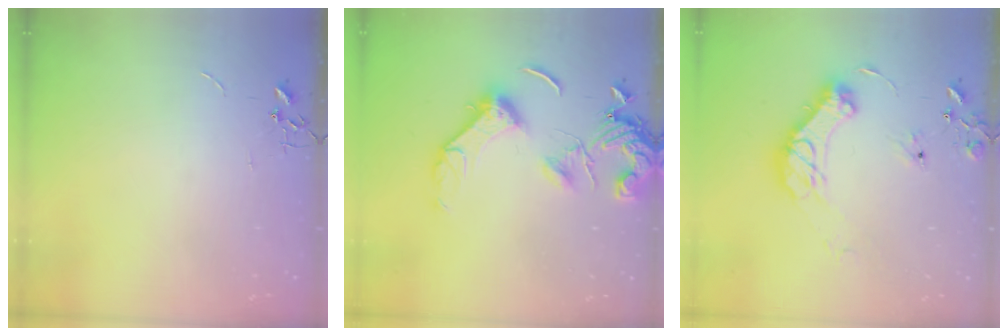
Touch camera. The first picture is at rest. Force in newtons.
{"total": 15.1, "press": 15.0, "slide": 1.8}
{"total": 14.1, "press": 14.0, "slide": 2.1}